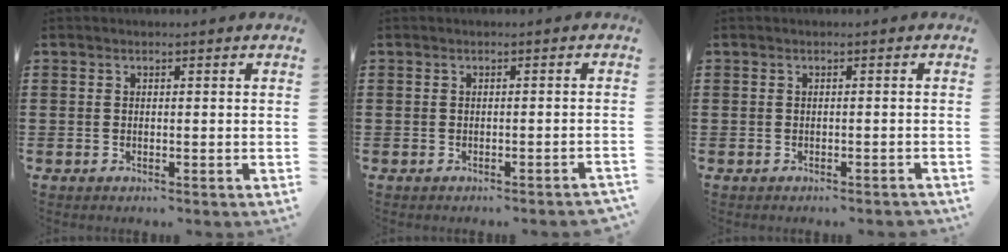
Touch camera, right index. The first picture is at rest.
{"total": 0.9, "force": [-0.7, -0.2, 0.4], "torque": [-0.008, -0.004, -0.014]}
{"total": 0.7, "force": [-0.6, -0.1, 0.2], "torque": [-0.005, -0.004, -0.012]}